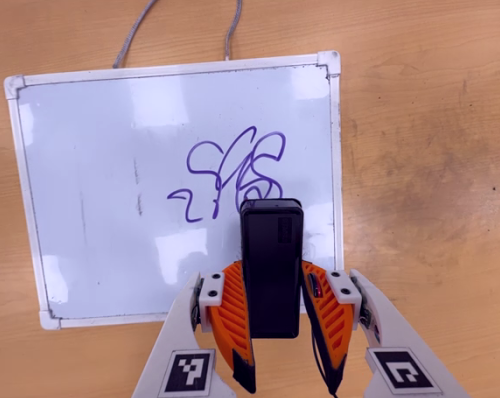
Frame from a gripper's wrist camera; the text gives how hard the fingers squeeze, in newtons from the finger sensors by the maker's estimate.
{"total": 4.4, "left": 3.2, "right": 5.6}